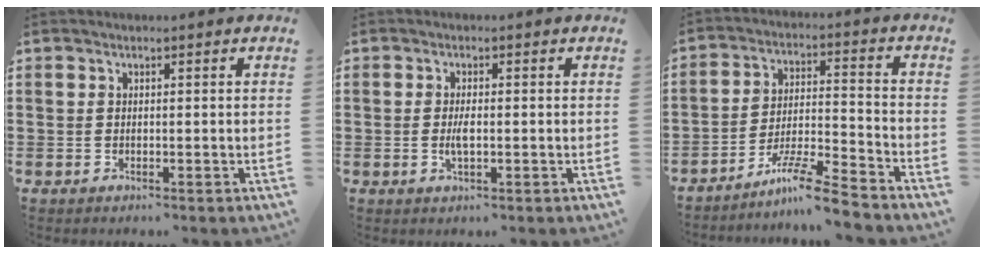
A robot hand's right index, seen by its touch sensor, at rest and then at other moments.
{"total": 2.6, "force": [-0.4, 0.8, 2.5], "torque": [-0.060, -0.007, -0.010]}
{"total": 8.6, "force": [-7.4, -0.1, 4.4], "torque": [-0.088, 0.001, -0.144]}